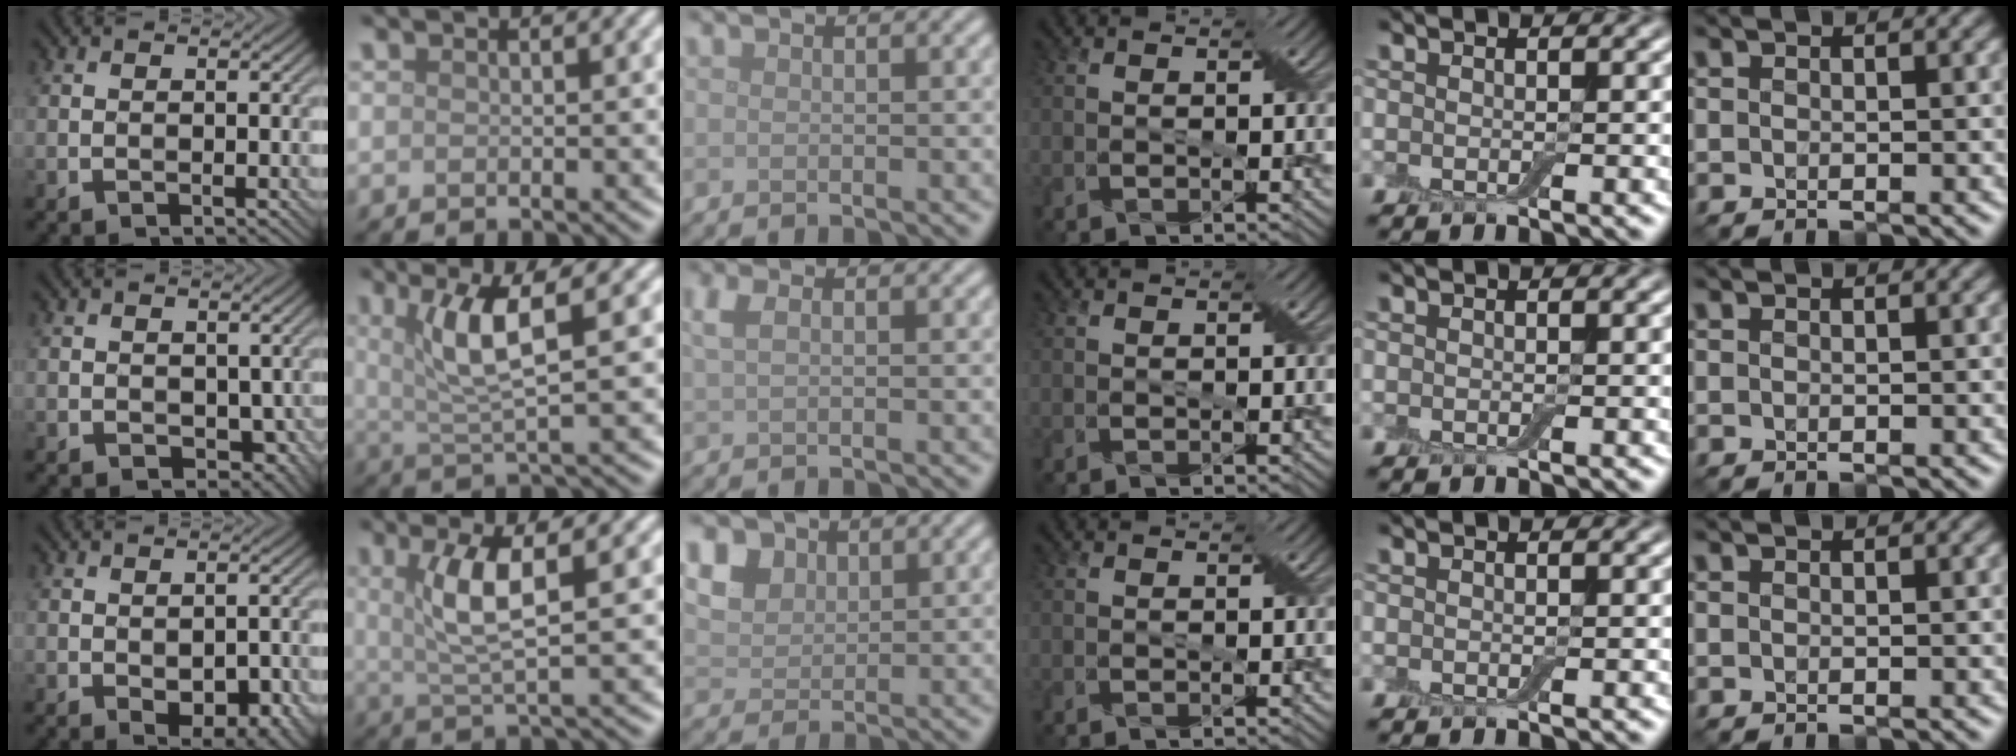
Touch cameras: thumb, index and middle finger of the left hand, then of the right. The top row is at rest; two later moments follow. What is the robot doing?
{"motion": "pour", "object": "bowl"}